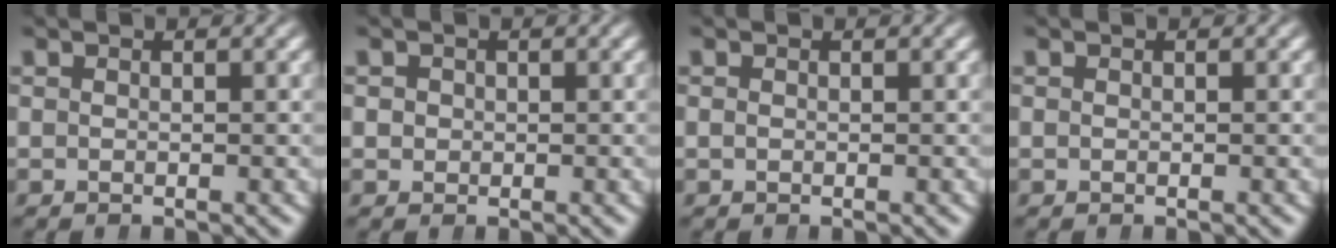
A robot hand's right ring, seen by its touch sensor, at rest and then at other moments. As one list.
[{"total": 1.3, "force": [0.1, 1.2, 0.5], "torque": [-0.012, -0.005, 0.008]}, {"total": 0.0}, {"total": 0.0}]